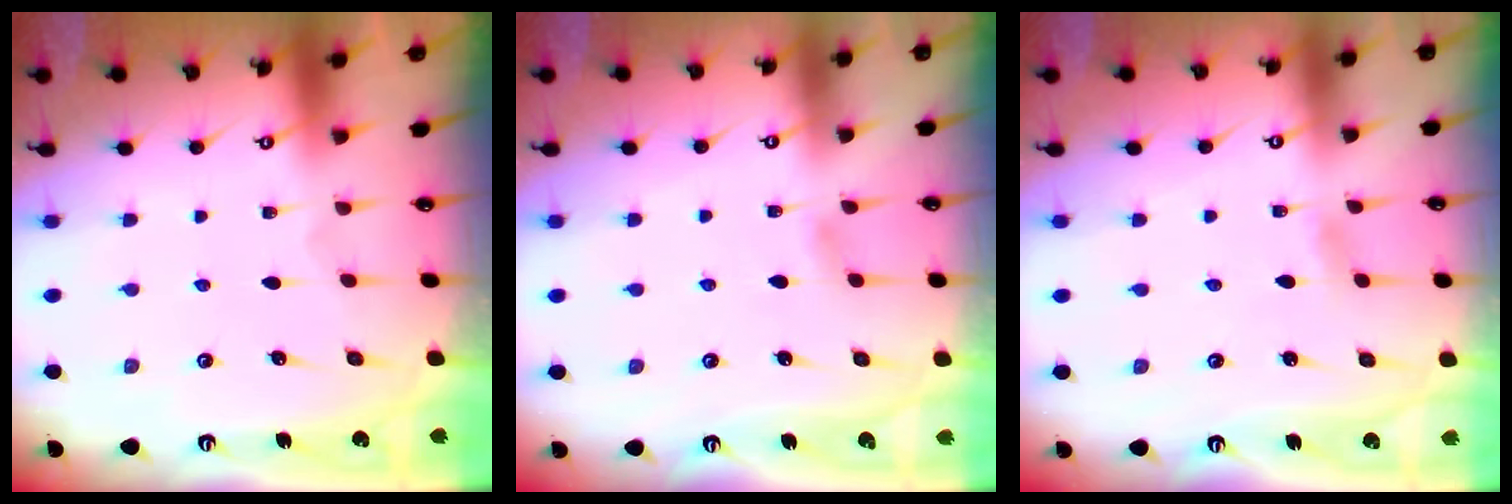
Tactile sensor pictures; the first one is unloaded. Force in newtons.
{"total": 3.5, "press": 3.5, "slide": 0.6}
{"total": 2.6, "press": 2.6, "slide": 0.3}